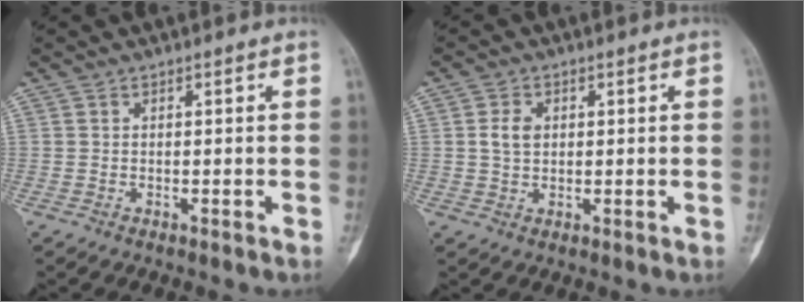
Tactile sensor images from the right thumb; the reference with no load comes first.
{"total": 3.5, "force": [0.7, 2.7, 2.2], "torque": [-0.037, 0.002, 0.013]}